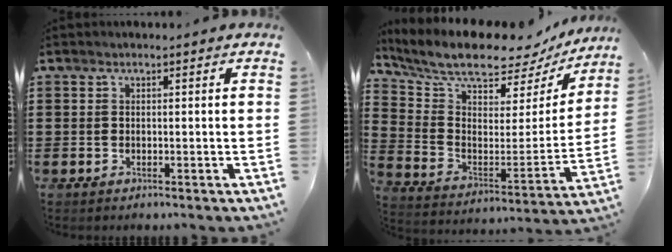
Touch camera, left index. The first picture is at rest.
{"total": 9.2, "force": [8.3, 2.1, 3.3], "torque": [-0.101, -0.065, 0.141]}